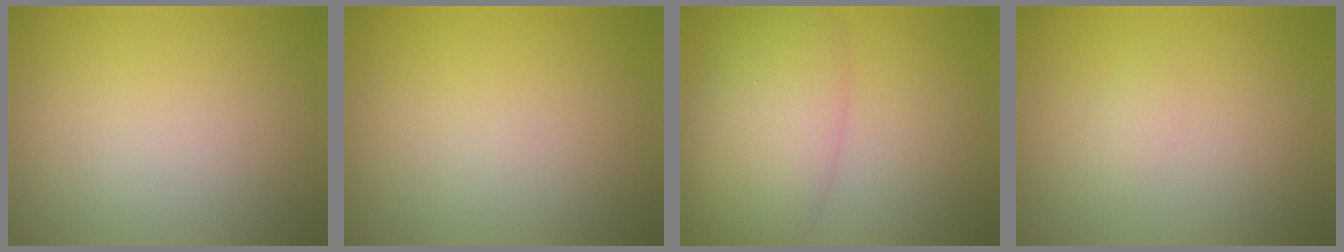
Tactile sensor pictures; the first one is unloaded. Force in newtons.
{"total": 0.0}
{"total": 7.9, "press": 7.9, "slide": 0.3}
{"total": 0.9, "press": 0.9, "slide": 0.0}